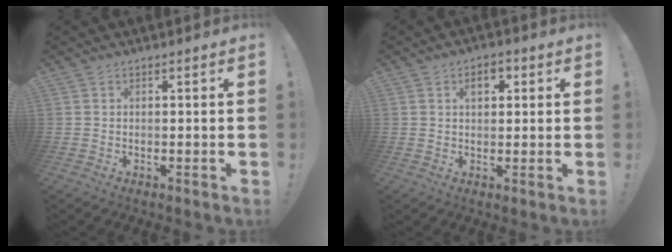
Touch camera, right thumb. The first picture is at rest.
{"total": 4.6, "force": [1.7, 2.8, 3.3], "torque": [-0.041, 0.001, 0.023]}